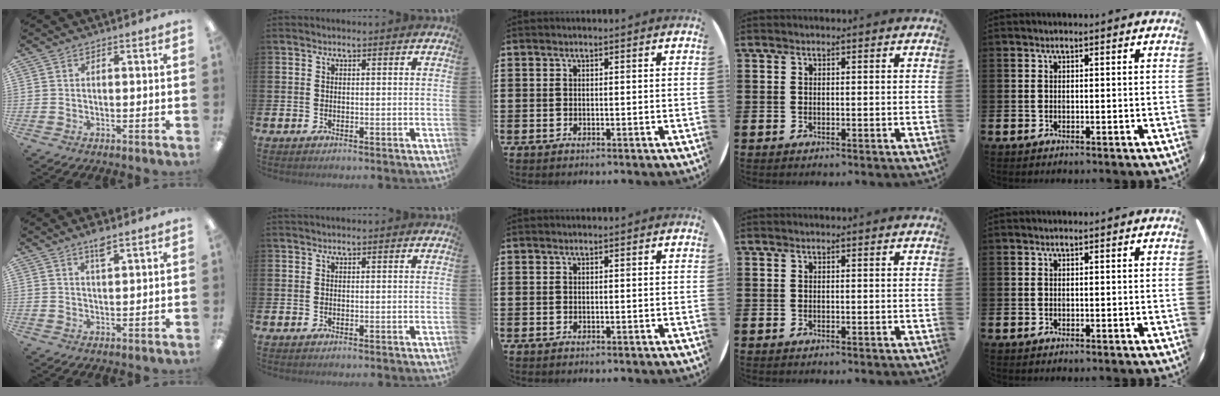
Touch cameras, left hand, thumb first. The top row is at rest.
{"thumb": {"total": 4.0, "force": [3.0, 0.9, 2.5], "torque": [-0.041, -0.009, 0.049]}}